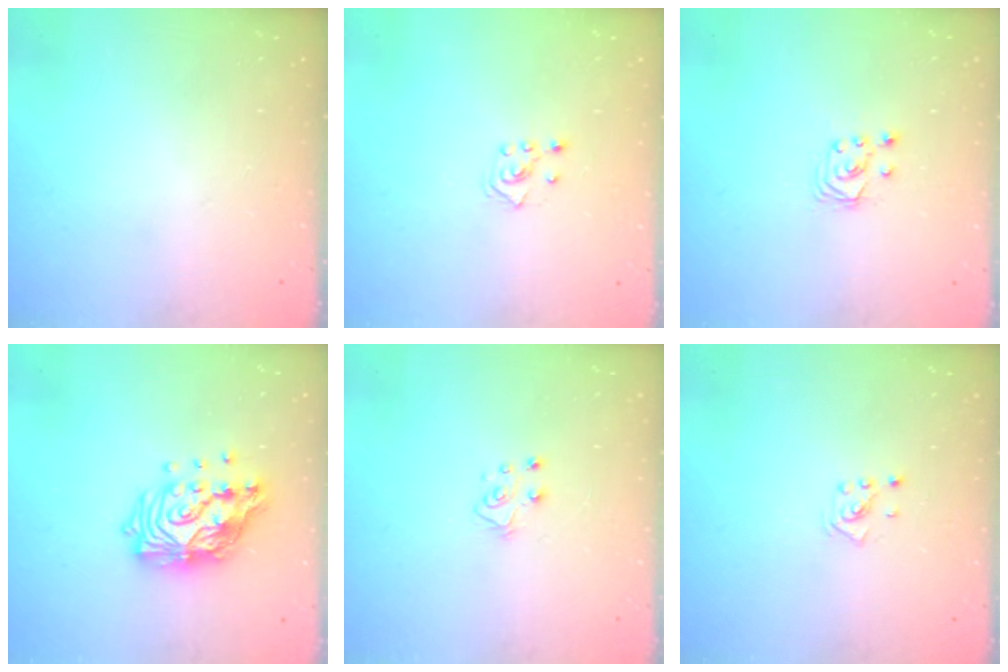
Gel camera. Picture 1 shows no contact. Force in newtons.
{"total": 2.8, "press": 2.7, "slide": 0.5}
{"total": 3.0, "press": 3.0, "slide": 0.3}
{"total": 15.2, "press": 15.1, "slide": 2.0}
{"total": 6.3, "press": 6.3, "slide": 0.3}
{"total": 2.2, "press": 2.2, "slide": 0.6}